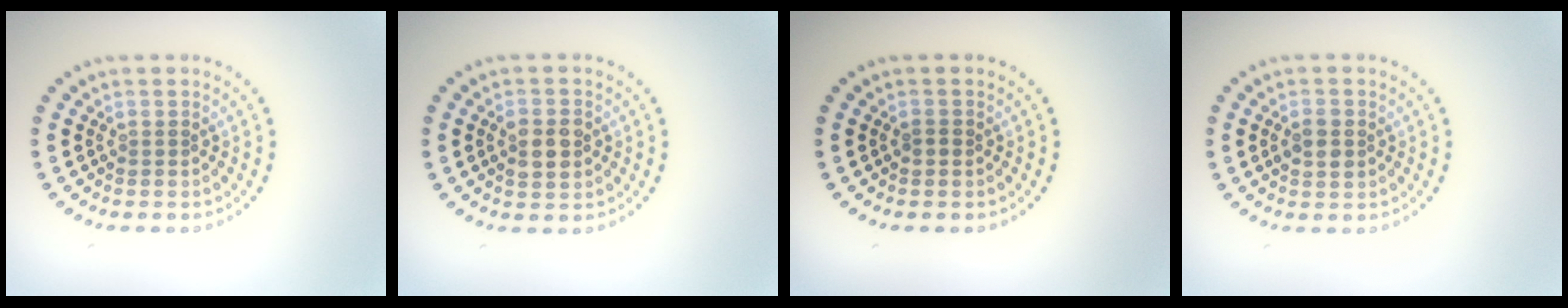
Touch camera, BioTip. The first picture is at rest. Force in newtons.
{"total": 2.9, "press": 2.9, "slide": 0.2}
{"total": 0.8, "press": 0.7, "slide": 0.2}
{"total": 2.0, "press": 2.0, "slide": 0.0}